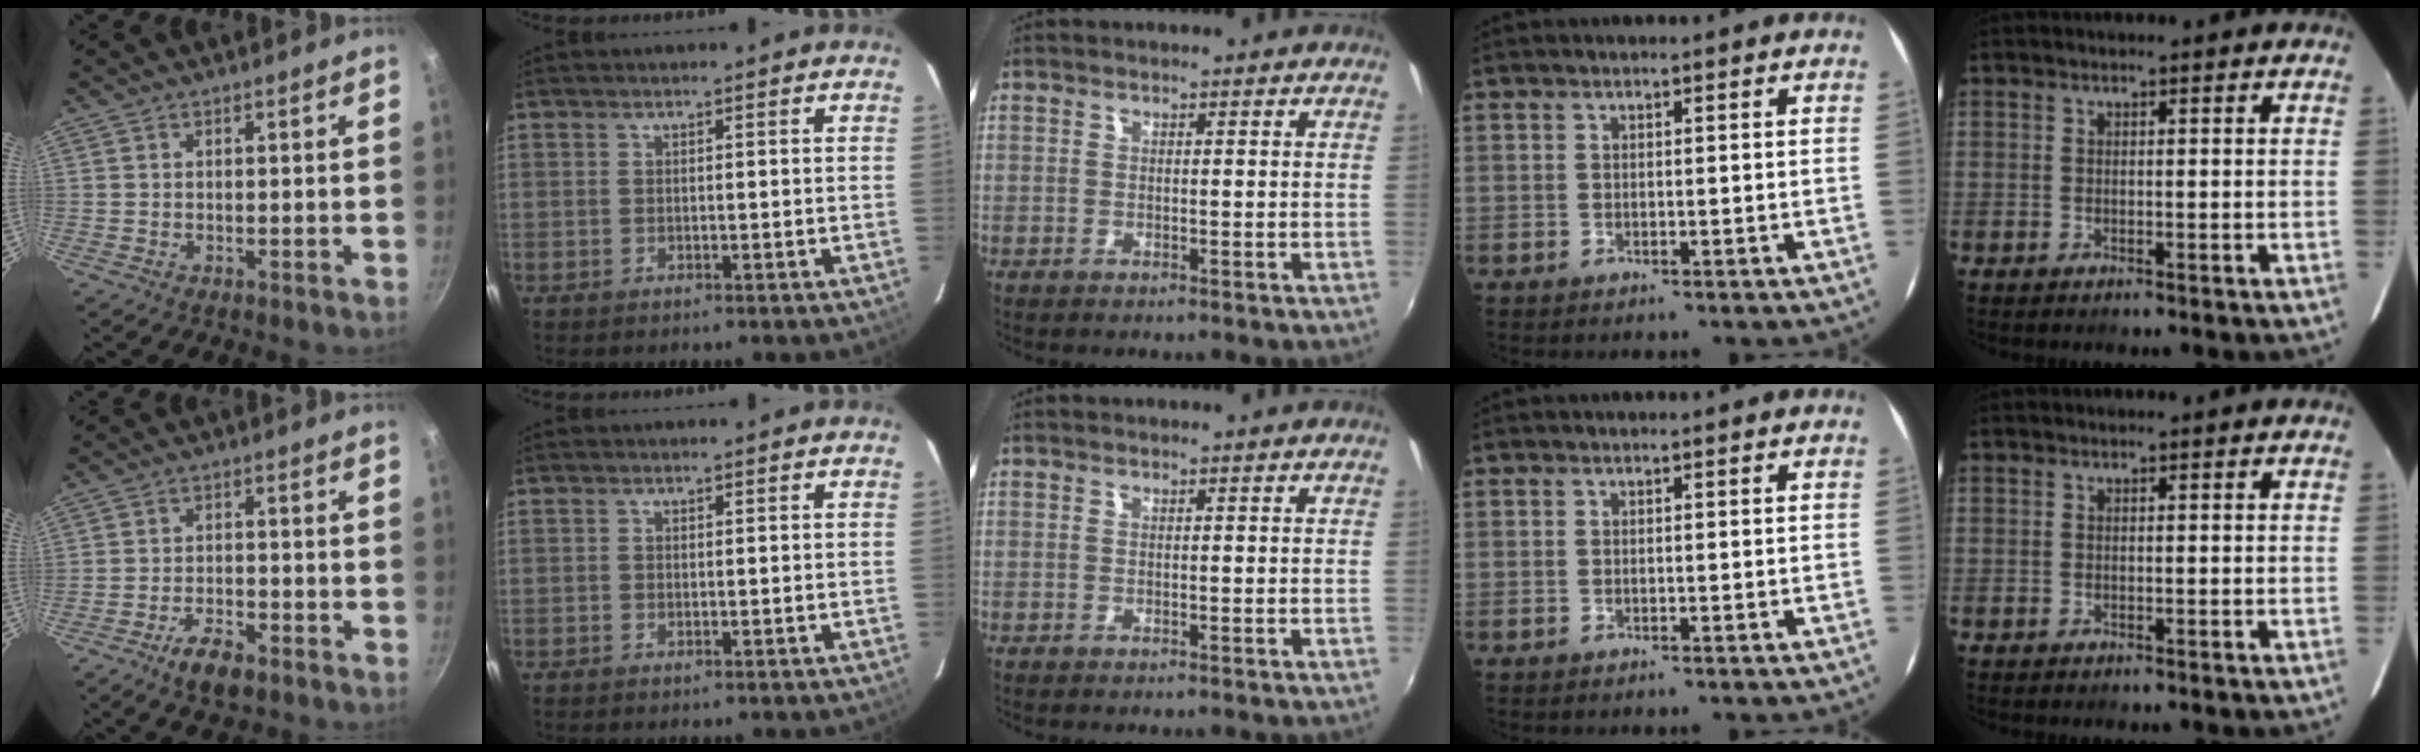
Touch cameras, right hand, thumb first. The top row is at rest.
{"thumb": {"total": 5.8, "force": [-3.7, 2.3, 3.8], "torque": [-0.065, 0.020, -0.064]}}